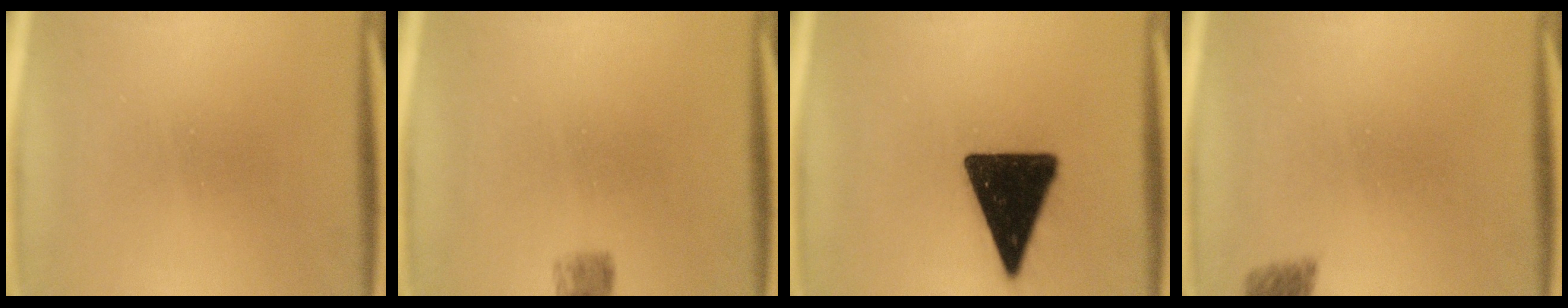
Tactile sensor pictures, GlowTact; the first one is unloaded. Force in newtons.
{"total": 2.6}
{"total": 17.1}
{"total": 2.7}